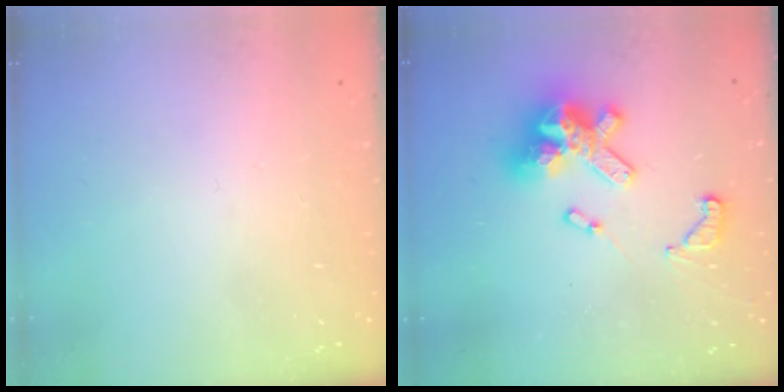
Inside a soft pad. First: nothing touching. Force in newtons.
{"total": 18.8, "press": 18.8, "slide": 1.4}